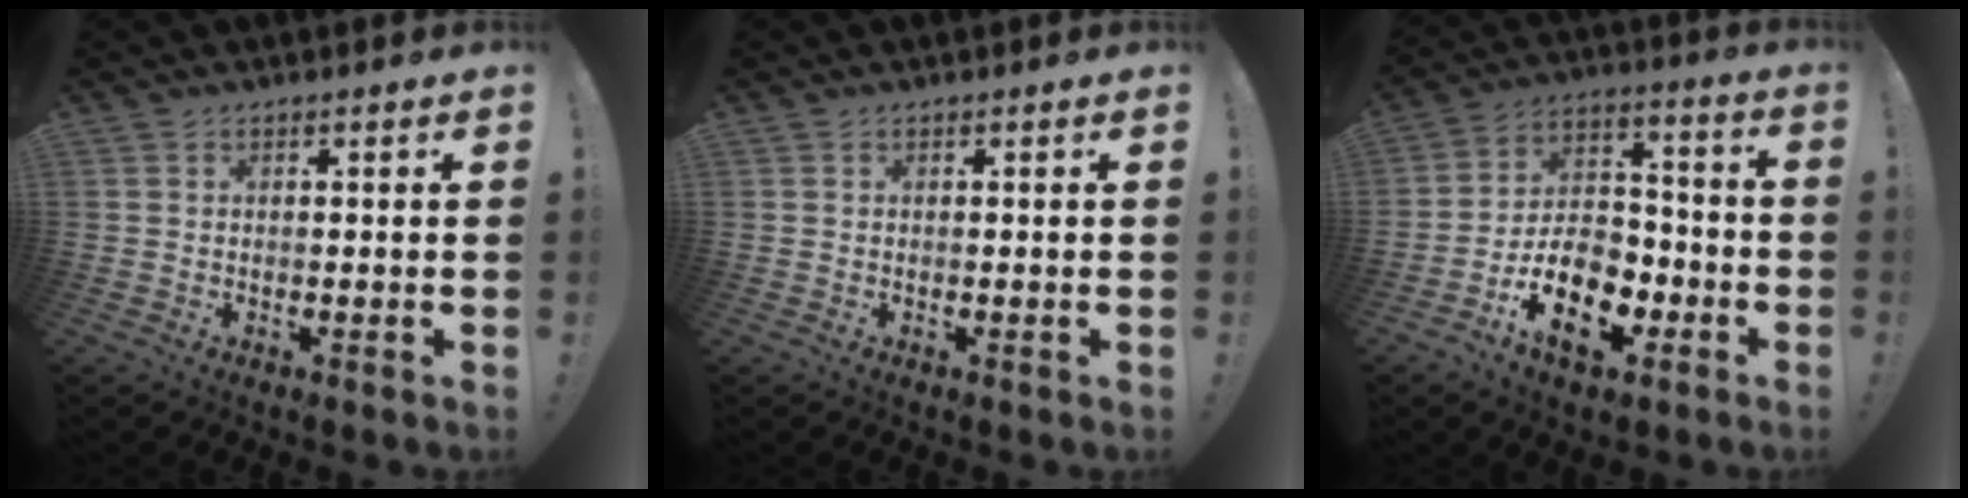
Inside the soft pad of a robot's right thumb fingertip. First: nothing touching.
{"total": 0.0}
{"total": 16.7, "force": [-8.1, 10.5, 10.2], "torque": [-0.151, 0.049, -0.131]}